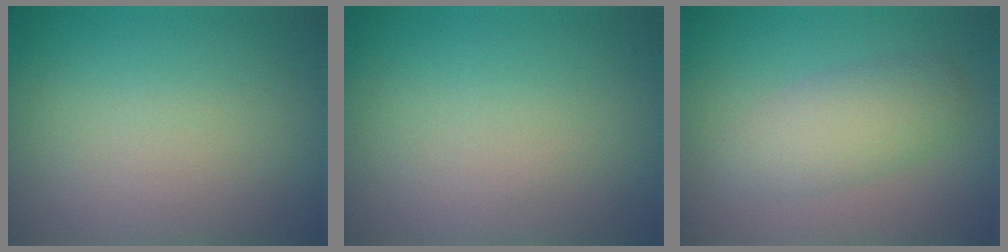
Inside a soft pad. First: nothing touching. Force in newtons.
{"total": 0.0}
{"total": 3.4, "press": 3.4, "slide": 0.2}